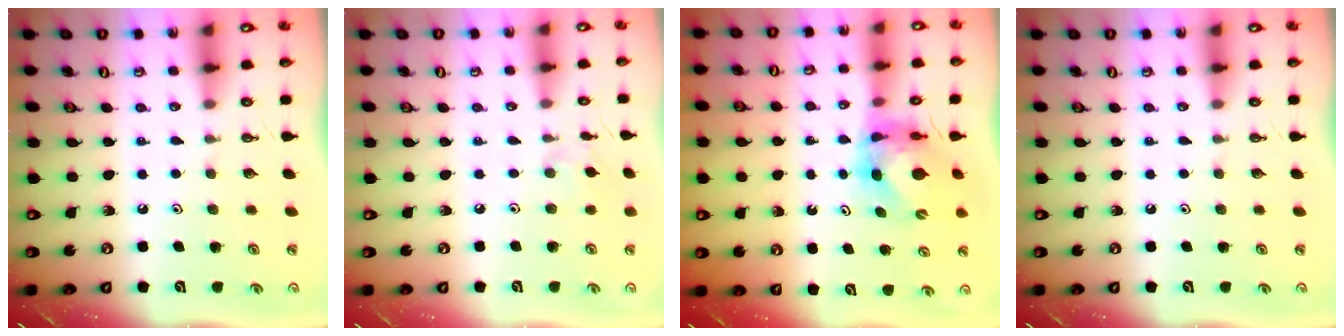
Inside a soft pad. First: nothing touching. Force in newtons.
{"total": 3.9, "press": 3.9, "slide": 0.6}
{"total": 7.0, "press": 7.0, "slide": 0.9}
{"total": 0.0}